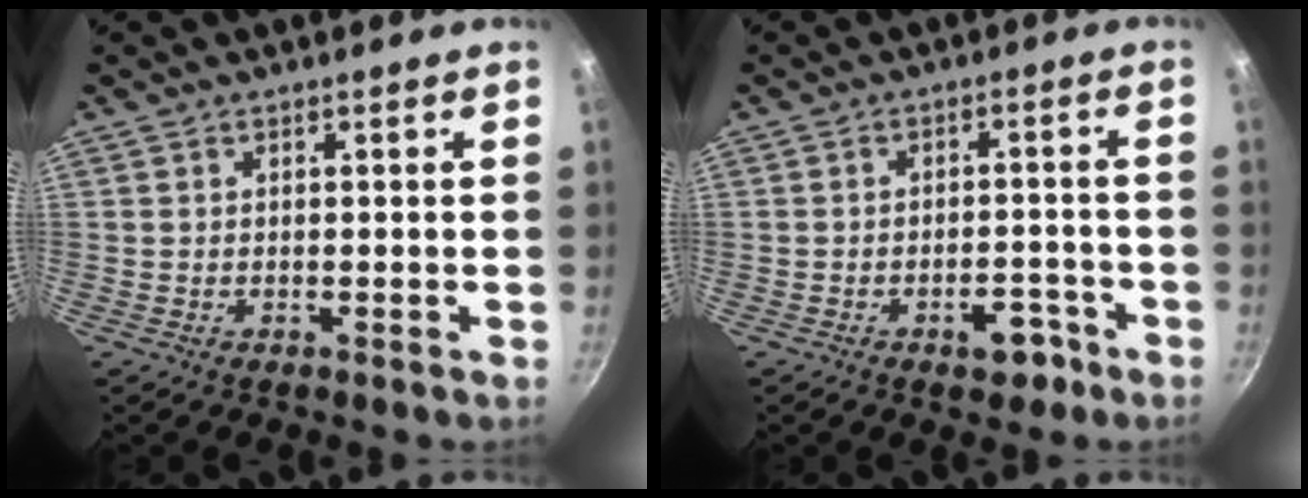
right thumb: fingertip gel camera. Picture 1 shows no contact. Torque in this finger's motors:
{"motor_torque": [0.84, 0.61, 0.77, -0.55, 0.17]}